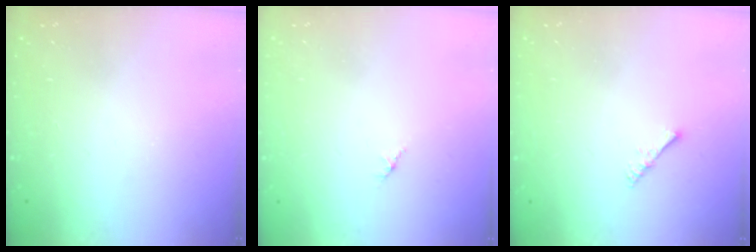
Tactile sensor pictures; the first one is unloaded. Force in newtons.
{"total": 1.4, "press": 1.4, "slide": 0.4}
{"total": 1.7, "press": 1.6, "slide": 0.4}